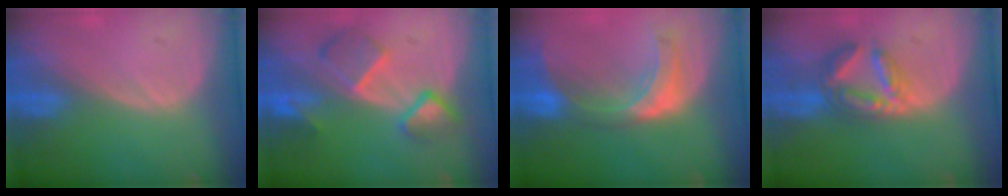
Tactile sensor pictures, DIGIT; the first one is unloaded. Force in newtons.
{"total": 7.6, "press": 6.8, "slide": 3.5}
{"total": 8.0, "press": 7.0, "slide": 3.8}
{"total": 6.9, "press": 6.1, "slide": 3.4}